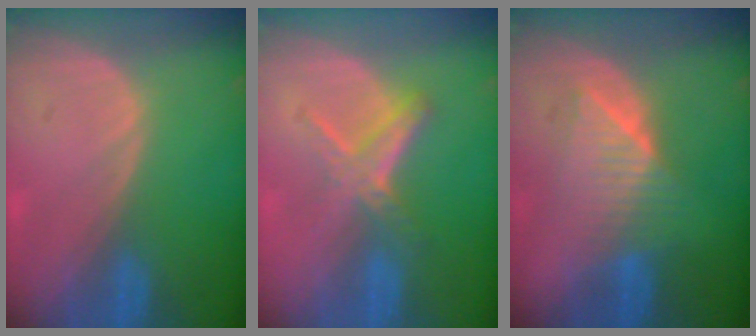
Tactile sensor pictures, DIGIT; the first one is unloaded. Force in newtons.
{"total": 5.2, "press": 5.2, "slide": 0.7}
{"total": 6.4, "press": 6.3, "slide": 1.1}